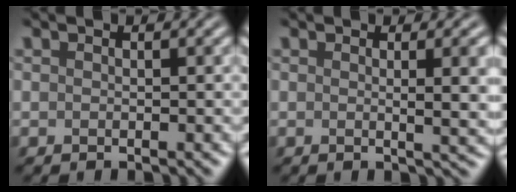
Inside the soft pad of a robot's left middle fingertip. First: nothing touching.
{"total": 5.4, "force": [0.6, 1.9, 5.0], "torque": [-0.042, 0.009, 0.008]}